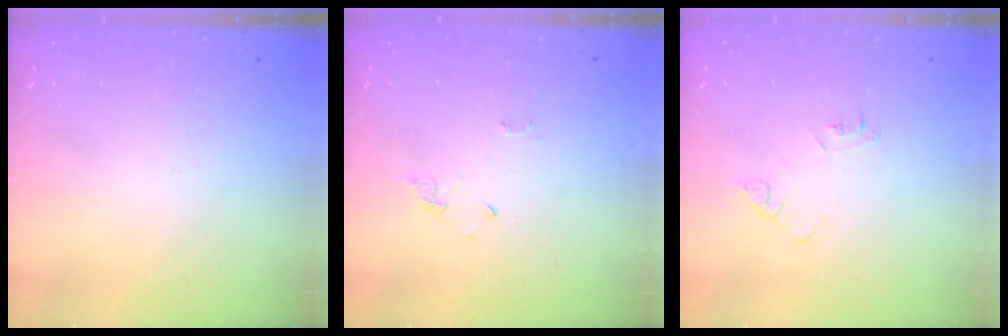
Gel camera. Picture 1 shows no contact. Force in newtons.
{"total": 2.6, "press": 2.6, "slide": 0.4}
{"total": 4.2, "press": 4.1, "slide": 0.6}